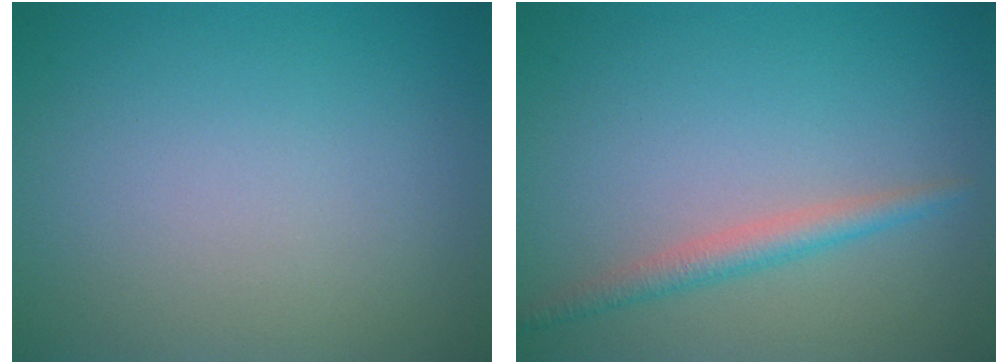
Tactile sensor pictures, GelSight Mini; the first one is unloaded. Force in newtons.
{"total": 2.2, "press": 2.1, "slide": 0.0}